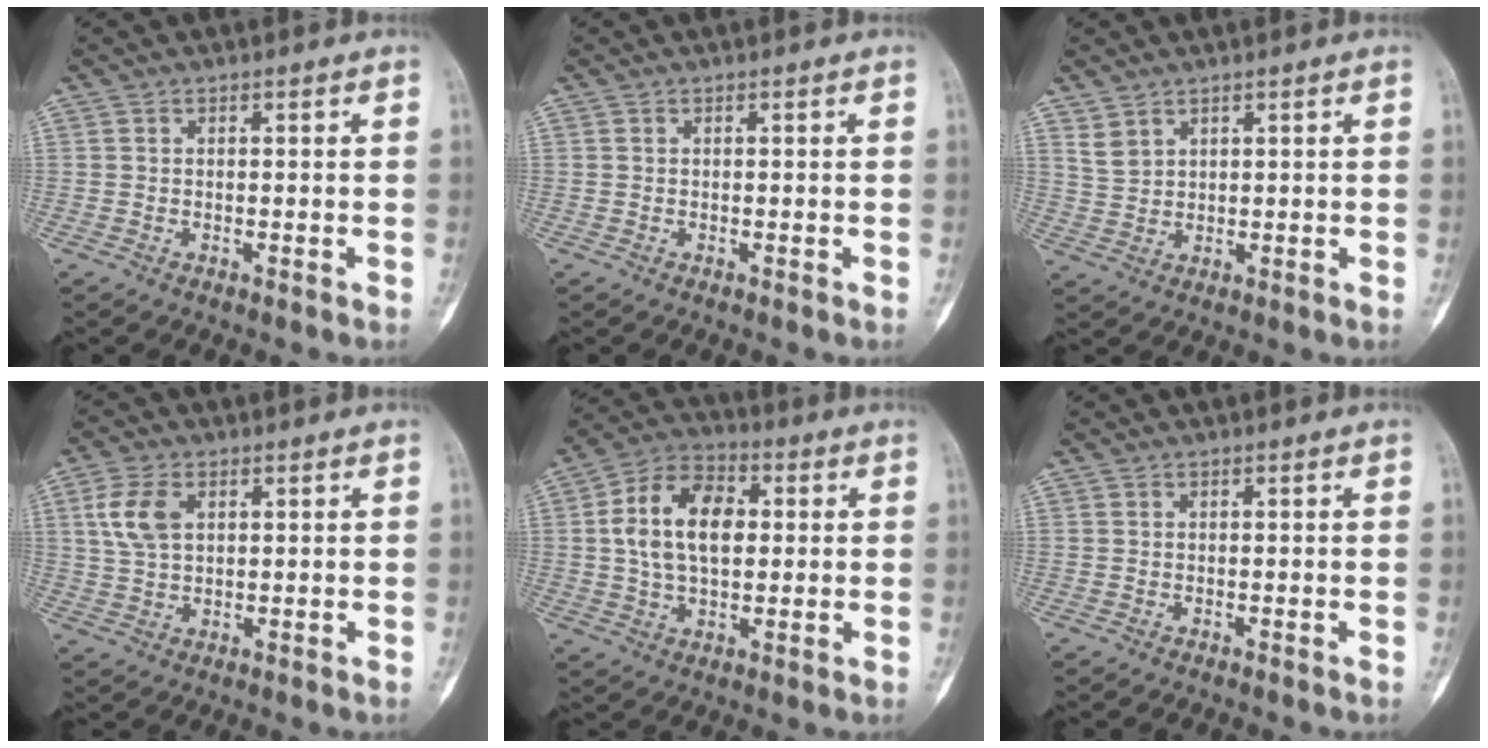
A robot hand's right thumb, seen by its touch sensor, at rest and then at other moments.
{"total": 0.0}
{"total": 2.9, "force": [2.2, 1.6, 1.0], "torque": [-0.015, -0.013, 0.053]}
{"total": 7.1, "force": [2.2, 4.3, 5.2], "torque": [-0.108, 0.002, 0.045]}
{"total": 13.9, "force": [1.8, 8.6, 10.8], "torque": [-0.175, 0.016, 0.025]}
{"total": 0.0}